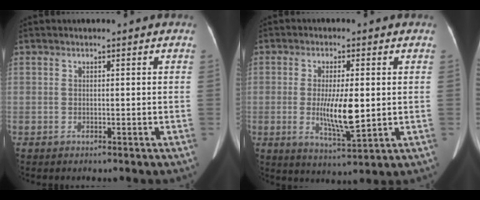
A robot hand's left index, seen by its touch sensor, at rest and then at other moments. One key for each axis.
{"total": 7.4, "fx": -0.3, "fy": 1.5, "fz": 7.3, "tx": -0.133, "ty": -0.016, "tz": -0.004}